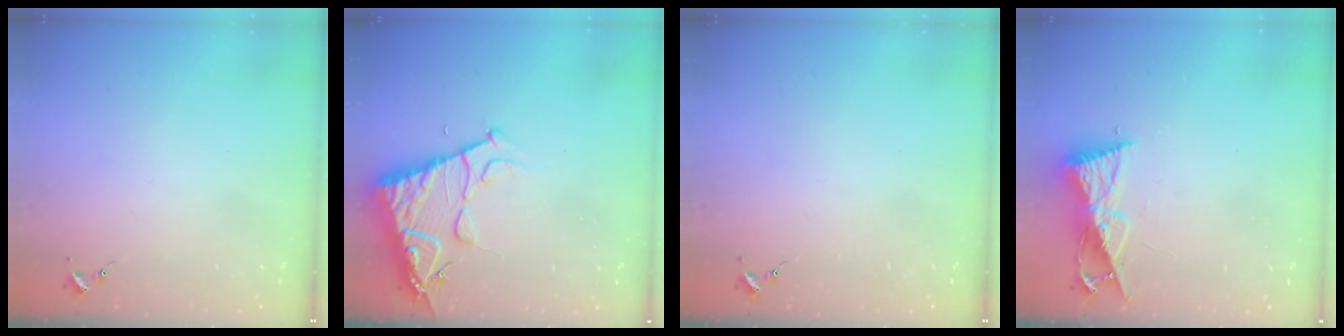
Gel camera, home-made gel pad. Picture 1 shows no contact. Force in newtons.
{"total": 13.0, "press": 12.9, "slide": 1.3}
{"total": 0.0}
{"total": 8.9, "press": 8.9, "slide": 0.5}